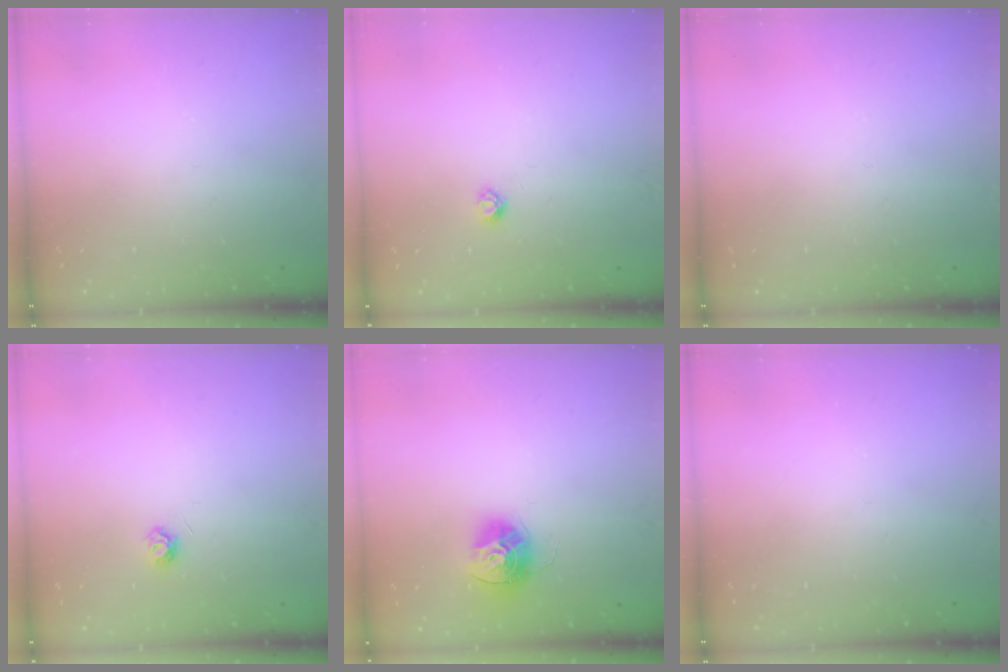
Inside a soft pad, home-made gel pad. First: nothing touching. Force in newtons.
{"total": 2.7, "press": 2.6, "slide": 0.3}
{"total": 0.0}
{"total": 3.9, "press": 3.9, "slide": 0.6}
{"total": 12.8, "press": 12.7, "slide": 1.3}
{"total": 0.0}